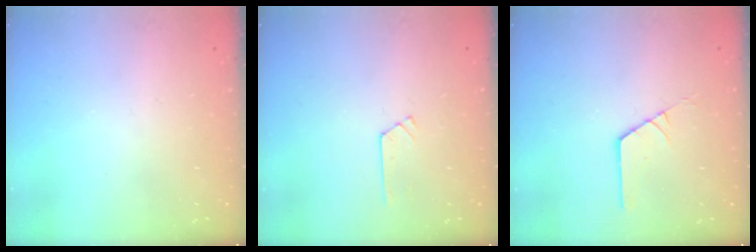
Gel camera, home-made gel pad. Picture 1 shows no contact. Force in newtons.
{"total": 3.2, "press": 3.2, "slide": 0.4}
{"total": 1.3, "press": 1.3, "slide": 0.1}